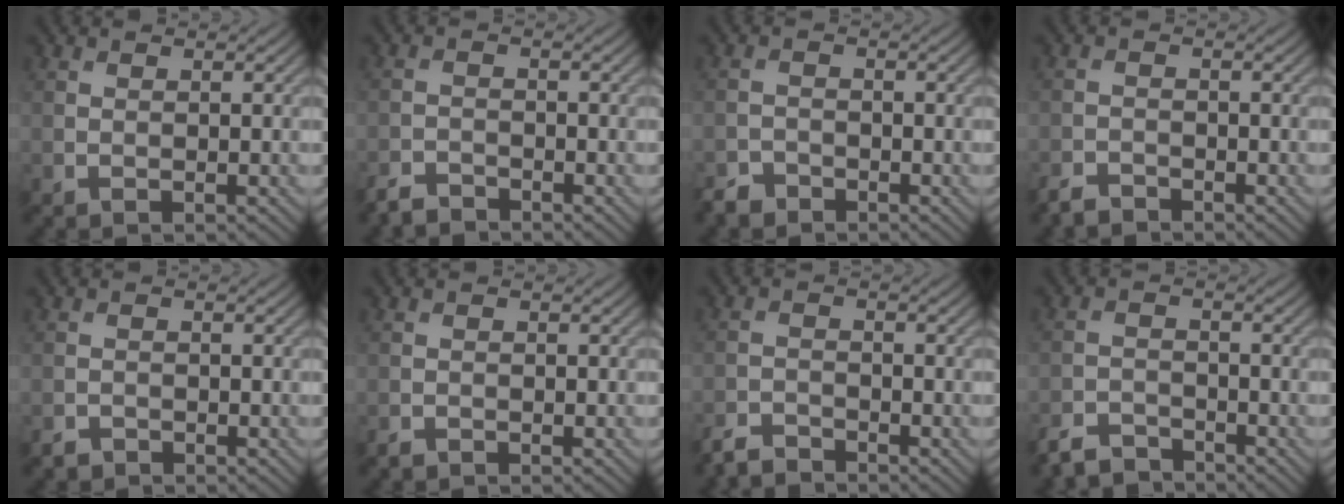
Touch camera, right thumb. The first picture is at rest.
{"total": 2.7, "force": [-2.6, 0.5, 0.5], "torque": [-0.010, -0.005, -0.058]}
{"total": 2.2, "force": [-2.0, 0.9, 0.3], "torque": [-0.004, -0.001, -0.045]}
{"total": 2.4, "force": [-2.3, 0.5, 0.4], "torque": [-0.010, -0.005, -0.050]}
{"total": 1.2, "force": [-1.1, 0.4, 0.1], "torque": [-0.002, -0.002, -0.023]}
{"total": 0.8, "force": [-0.8, 0.2, 0.1], "torque": [-0.002, -0.003, -0.016]}
{"total": 3.3, "force": [-3.2, 0.5, 0.6], "torque": [-0.014, -0.007, -0.070]}
{"total": 4.1, "force": [-3.9, 1.0, 0.9], "torque": [-0.017, -0.004, -0.082]}